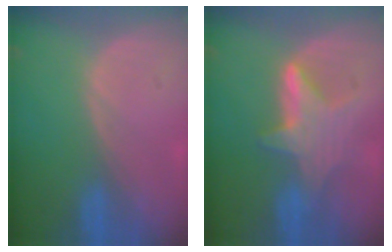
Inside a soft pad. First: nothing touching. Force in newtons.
{"total": 6.0, "press": 6.0, "slide": 0.5}